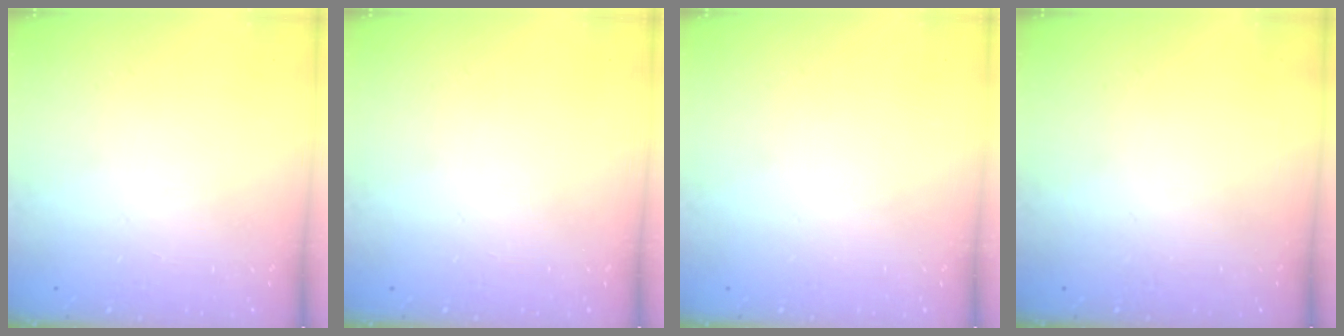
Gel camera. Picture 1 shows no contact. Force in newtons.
{"total": 0.0}
{"total": 0.0}
{"total": 0.0}